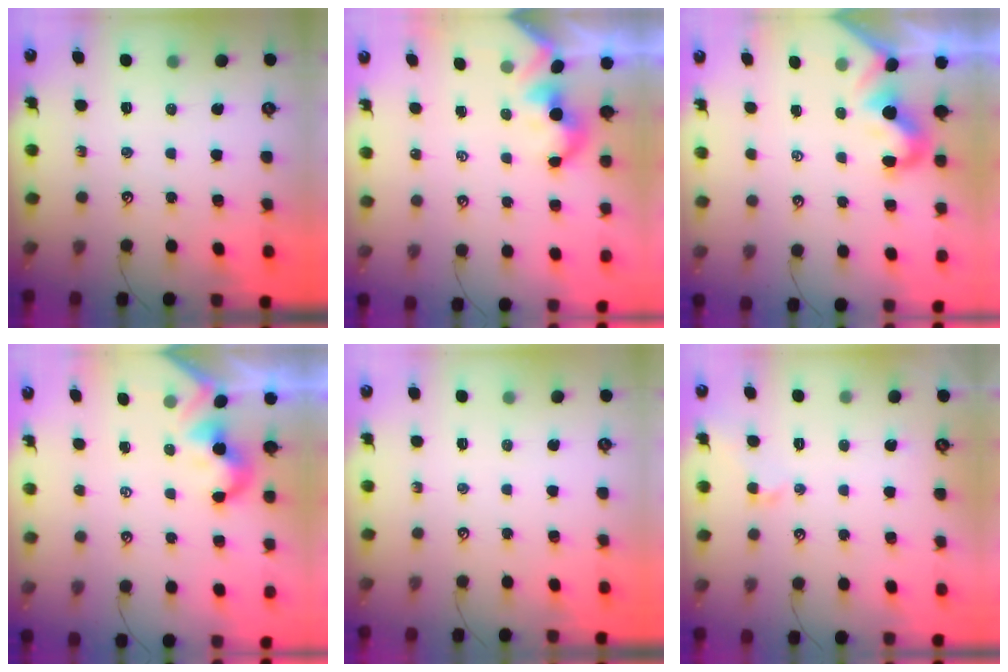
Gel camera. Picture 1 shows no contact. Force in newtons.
{"total": 1.9, "press": 1.9, "slide": 0.2}
{"total": 1.8, "press": 1.6, "slide": 0.8}
{"total": 2.0, "press": 1.9, "slide": 0.5}
{"total": 0.0}
{"total": 0.0}